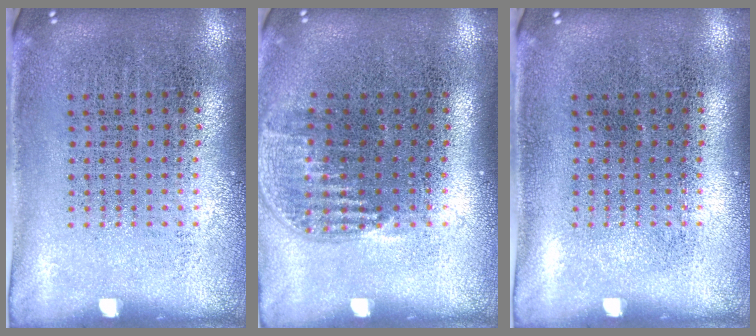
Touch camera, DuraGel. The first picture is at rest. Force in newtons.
{"total": 1.1, "press": 0.9, "slide": 0.6}
{"total": 0.0}